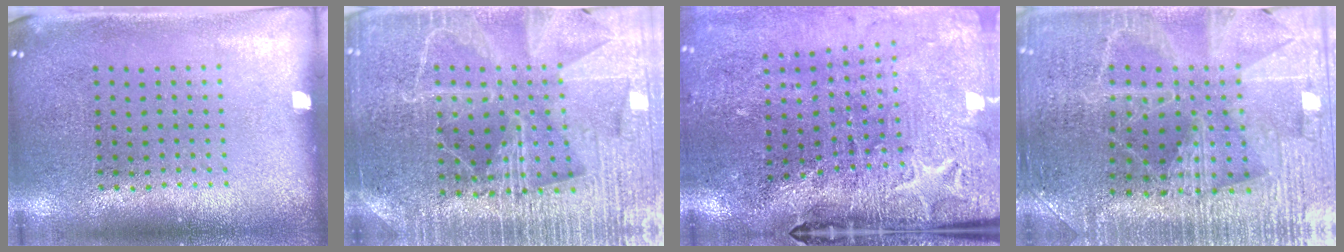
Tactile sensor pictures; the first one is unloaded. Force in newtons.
{"total": 4.4, "press": 4.1, "slide": 1.6}
{"total": 3.6, "press": 3.3, "slide": 1.4}
{"total": 3.4, "press": 3.3, "slide": 0.7}